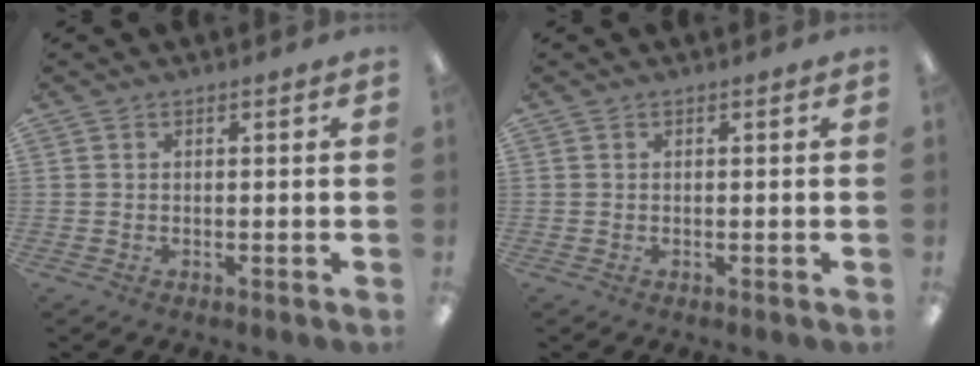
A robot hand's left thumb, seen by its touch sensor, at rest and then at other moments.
{"total": 0.0}